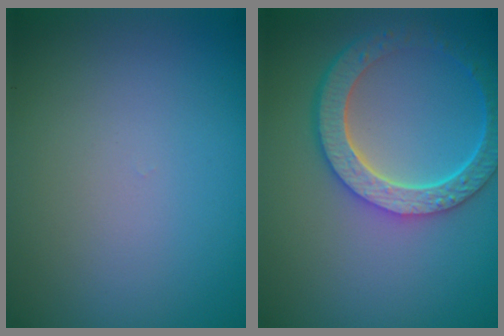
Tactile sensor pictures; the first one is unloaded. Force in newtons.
{"total": 6.0, "press": 4.6, "slide": 3.9}